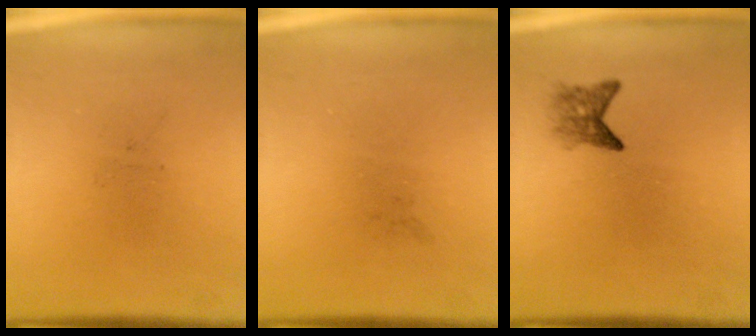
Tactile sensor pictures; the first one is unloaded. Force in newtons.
{"total": 0.0}
{"total": 2.2}